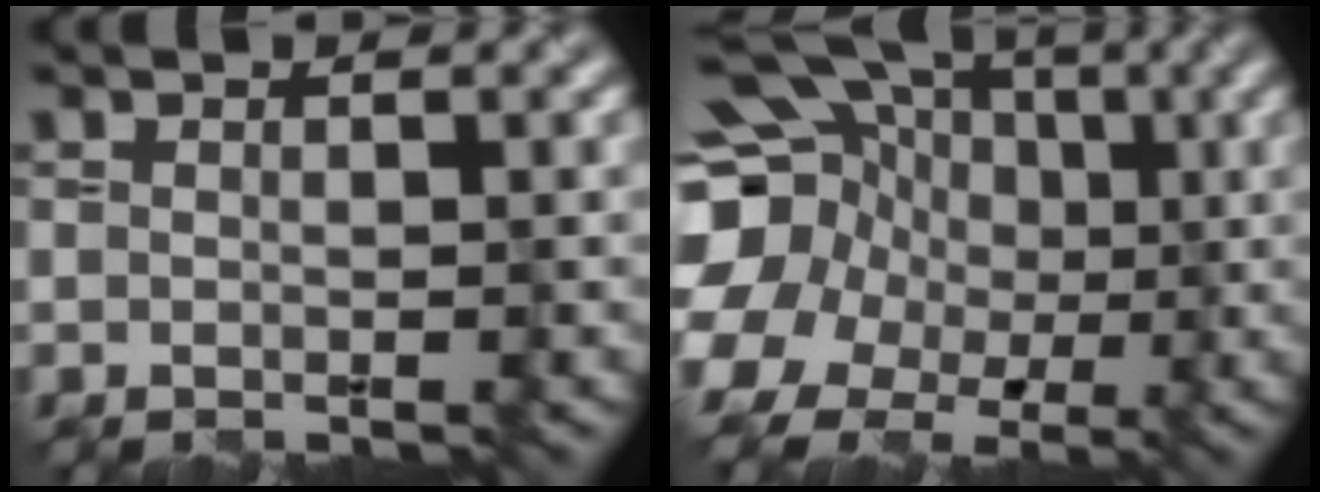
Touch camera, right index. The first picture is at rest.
{"total": 15.0, "force": [1.1, 13.7, 6.0], "torque": [-0.169, 0.030, -0.009]}